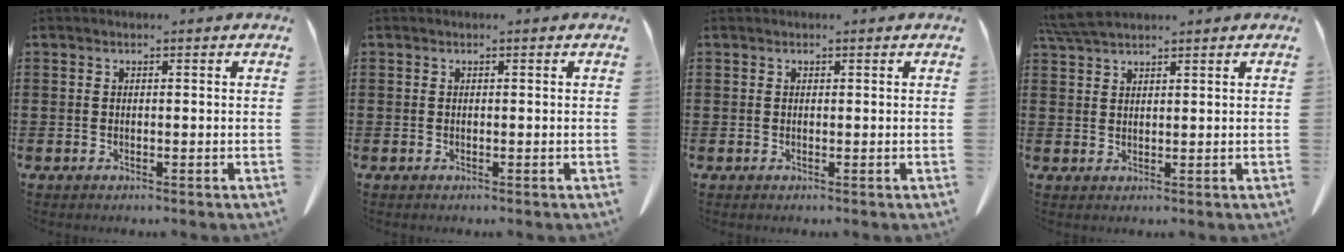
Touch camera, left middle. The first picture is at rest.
{"total": 0.0}
{"total": 0.0}
{"total": 4.2, "force": [3.6, 0.7, 2.1], "torque": [-0.052, -0.003, 0.070]}